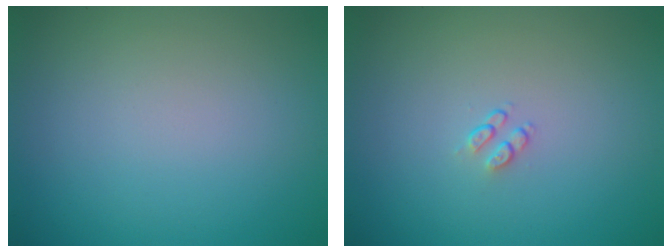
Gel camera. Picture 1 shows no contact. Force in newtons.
{"total": 0.9, "press": 0.6, "slide": 0.7}